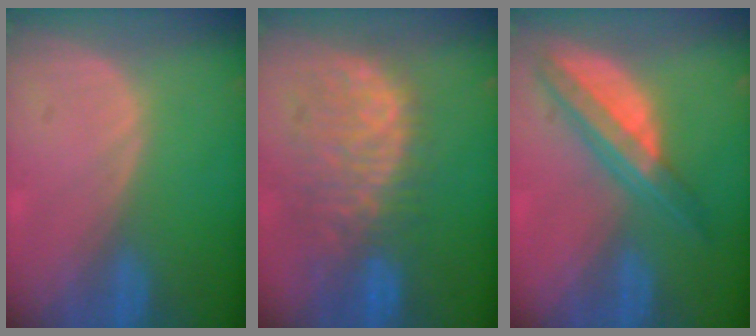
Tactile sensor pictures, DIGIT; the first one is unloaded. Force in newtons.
{"total": 10.7, "press": 9.4, "slide": 5.2}
{"total": 7.5, "press": 6.3, "slide": 4.0}